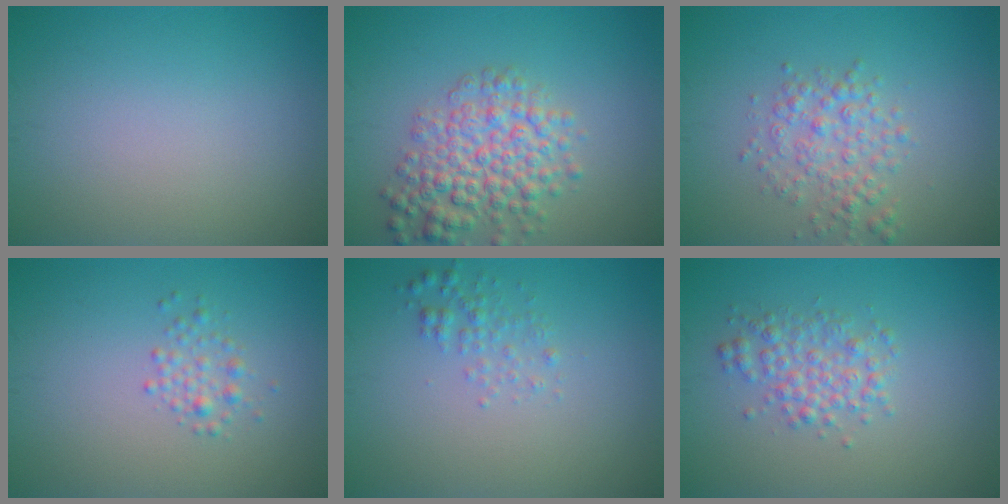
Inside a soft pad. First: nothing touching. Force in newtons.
{"total": 5.4, "press": 5.4, "slide": 0.2}
{"total": 3.1, "press": 3.1, "slide": 0.0}
{"total": 2.2, "press": 2.2, "slide": 0.0}
{"total": 1.5, "press": 1.5, "slide": 0.0}
{"total": 2.8, "press": 2.8, "slide": 0.0}